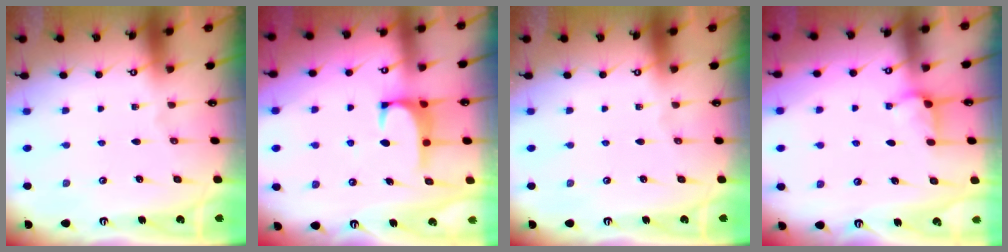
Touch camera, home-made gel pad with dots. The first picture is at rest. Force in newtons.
{"total": 1.3, "press": 1.2, "slide": 0.5}
{"total": 0.0}
{"total": 3.0, "press": 2.9, "slide": 0.5}